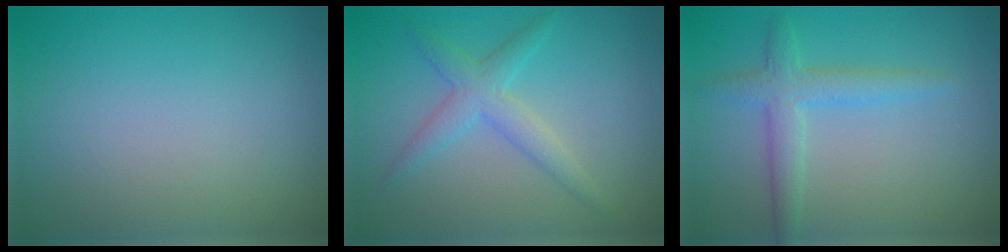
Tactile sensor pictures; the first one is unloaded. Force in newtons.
{"total": 2.8, "press": 2.8, "slide": 0.1}
{"total": 2.8, "press": 2.8, "slide": 0.1}